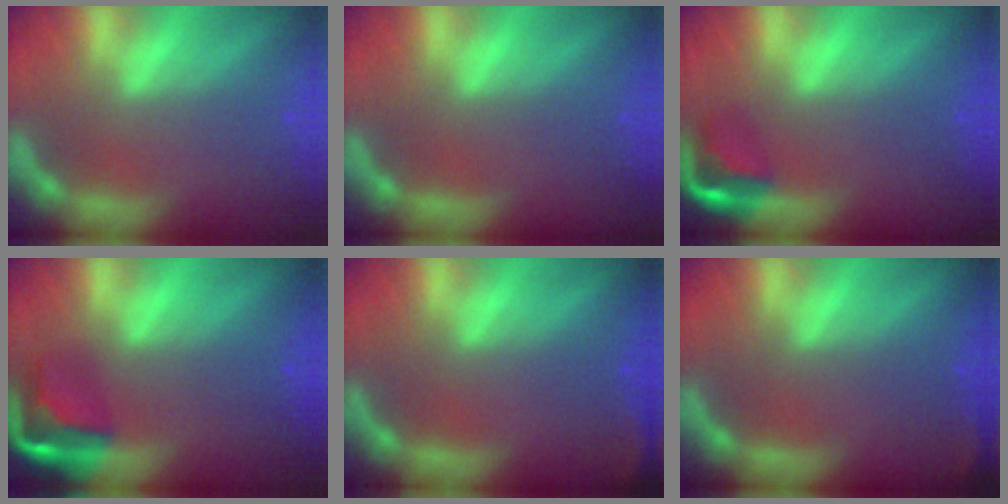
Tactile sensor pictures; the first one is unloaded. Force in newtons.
{"total": 0.0}
{"total": 3.9}
{"total": 5.9}
{"total": 2.9}
{"total": 1.9}